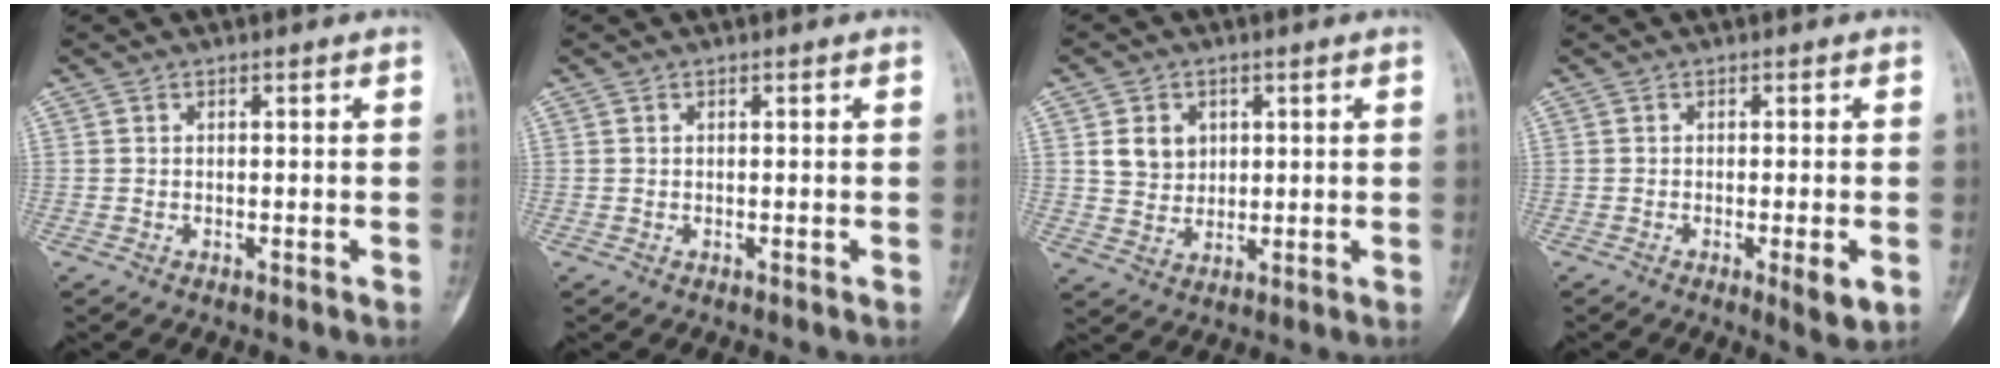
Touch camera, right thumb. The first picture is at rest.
{"total": 0.0}
{"total": 5.8, "force": [1.8, 4.8, 2.6], "torque": [-0.023, -0.011, 0.039]}
{"total": 4.0, "force": [-1.1, 0.7, 3.7], "torque": [-0.055, -0.009, -0.015]}